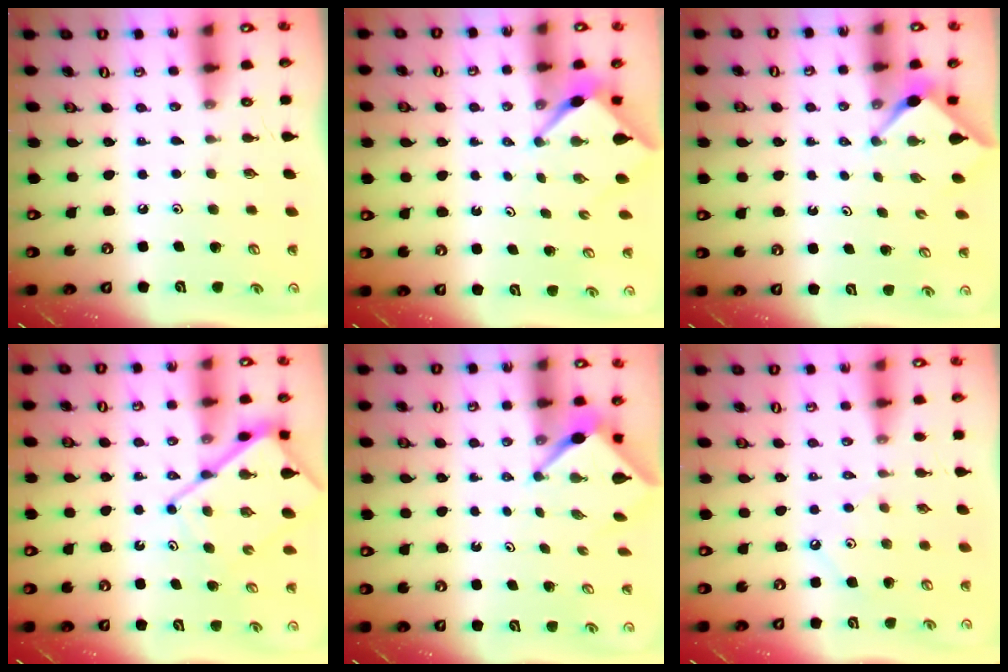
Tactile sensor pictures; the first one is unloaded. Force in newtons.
{"total": 2.7, "press": 2.7, "slide": 0.3}
{"total": 3.1, "press": 3.0, "slide": 0.3}
{"total": 11.7, "press": 11.6, "slide": 1.4}
{"total": 3.1, "press": 3.1, "slide": 0.2}
{"total": 2.4, "press": 2.4, "slide": 0.4}